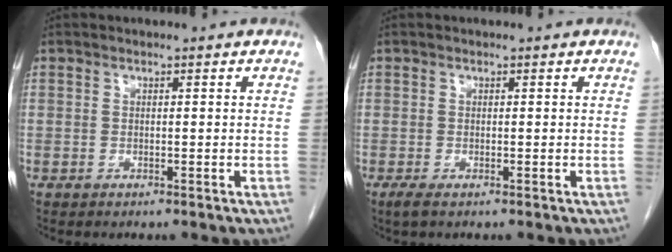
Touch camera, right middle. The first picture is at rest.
{"total": 1.1, "force": [-0.7, 0.1, 0.8], "torque": [-0.021, -0.005, -0.012]}